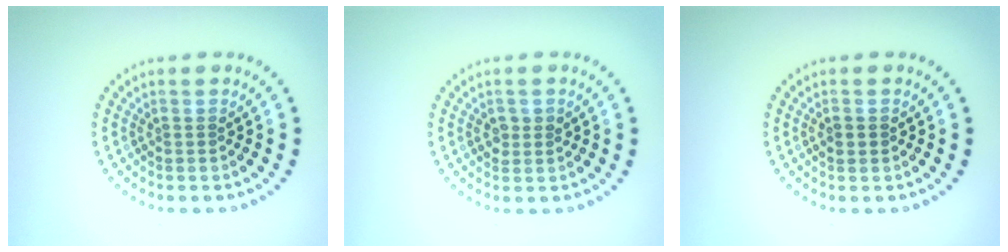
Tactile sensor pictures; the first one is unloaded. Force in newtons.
{"total": 1.3, "press": 1.3, "slide": 0.2}
{"total": 1.2, "press": 1.2, "slide": 0.0}